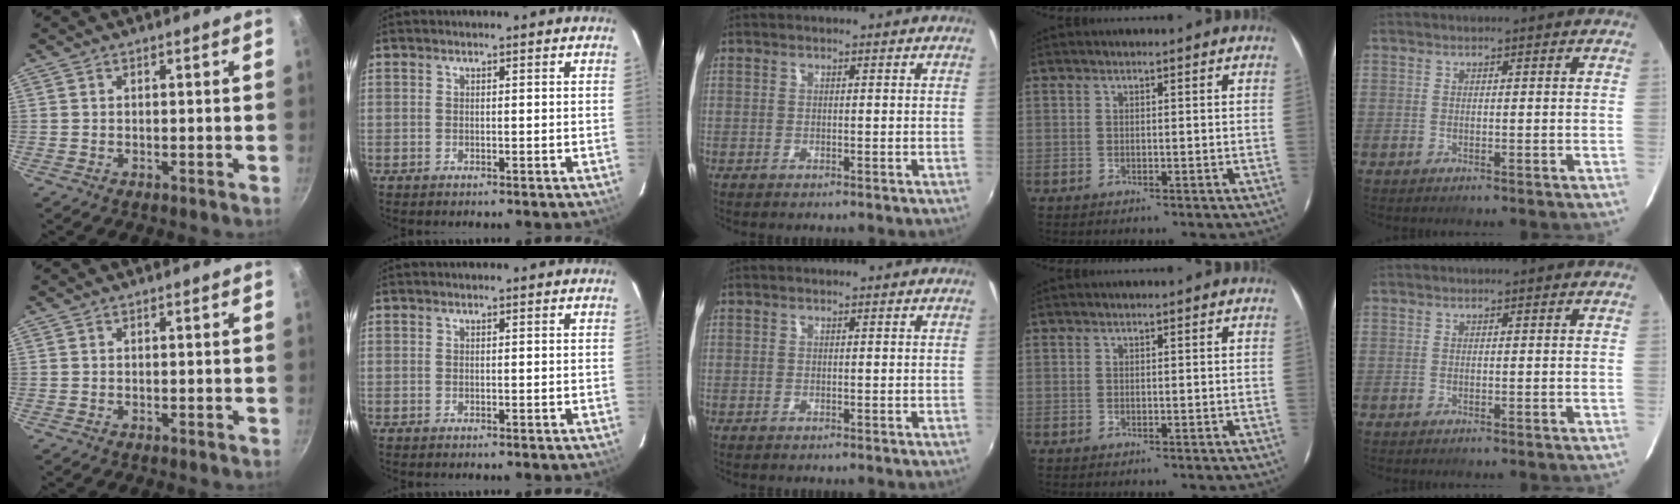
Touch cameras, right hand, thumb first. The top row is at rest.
{}